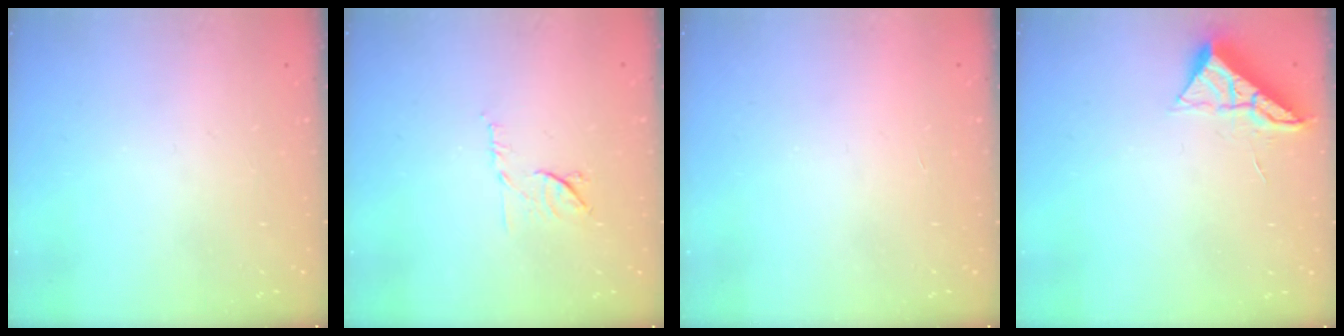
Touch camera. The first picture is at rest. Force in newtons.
{"total": 7.8, "press": 7.8, "slide": 0.9}
{"total": 1.5, "press": 1.5, "slide": 0.1}
{"total": 6.5, "press": 6.5, "slide": 0.1}